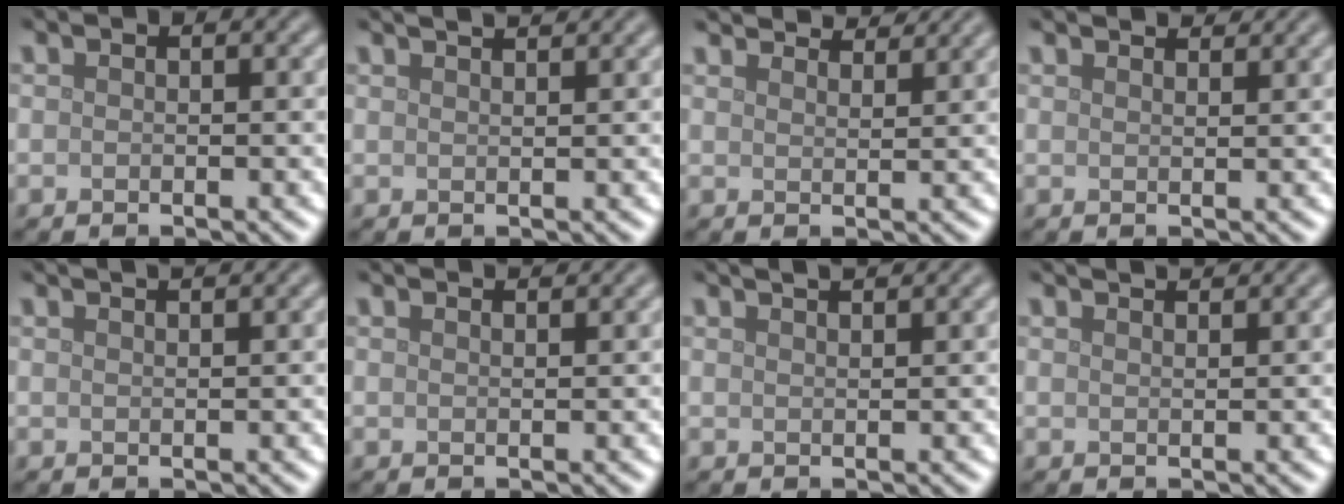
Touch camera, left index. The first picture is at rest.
{"total": 3.6, "force": [2.7, 1.2, 1.9], "torque": [-0.001, 0.020, 0.006]}
{"total": 5.0, "force": [4.7, 0.6, 1.4], "torque": [-0.019, 0.005, 0.054]}
{"total": 3.0, "force": [2.8, 0.5, 1.0], "torque": [-0.008, 0.002, 0.025]}
{"total": 3.7, "force": [2.7, 1.4, 2.0], "torque": [-0.003, 0.022, 0.001]}
{"total": 2.9, "force": [2.5, 0.9, 1.2], "torque": [0.000, 0.011, 0.005]}
{"total": 3.7, "force": [2.8, 1.3, 2.0], "torque": [-0.001, 0.023, 0.007]}
{"total": 3.3, "force": [2.8, 1.0, 1.5], "torque": [0.000, 0.015, 0.010]}